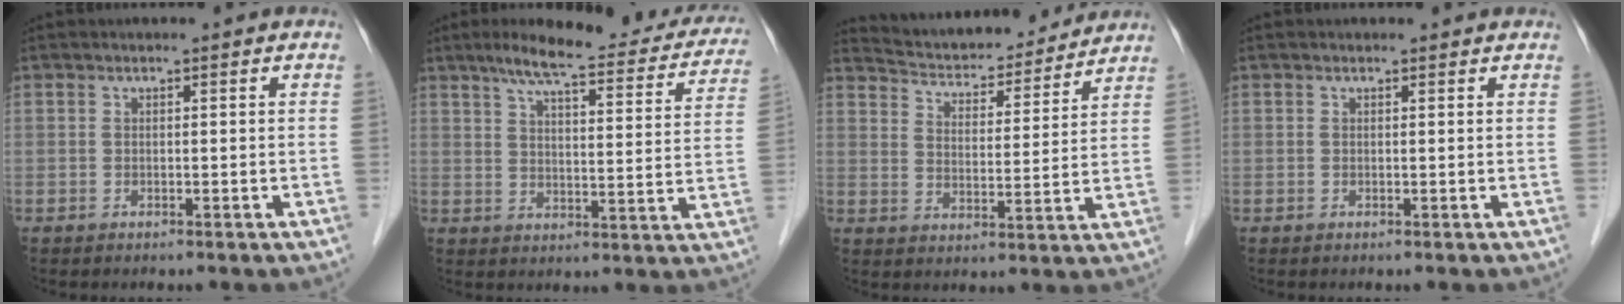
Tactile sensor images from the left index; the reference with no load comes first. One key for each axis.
{"total": 21.2, "fx": 17.6, "fy": 4.3, "fz": 10.9, "tx": -0.138, "ty": 0.011, "tz": 0.218}
{"total": 15.5, "fx": 14.7, "fy": 3.1, "fz": 3.7, "tx": -0.052, "ty": 0.006, "tz": 0.213}
{"total": 1.0, "fx": 0.9, "fy": 0.3, "fz": 0.0, "tx": -0.011, "ty": 0.001, "tz": 0.008}